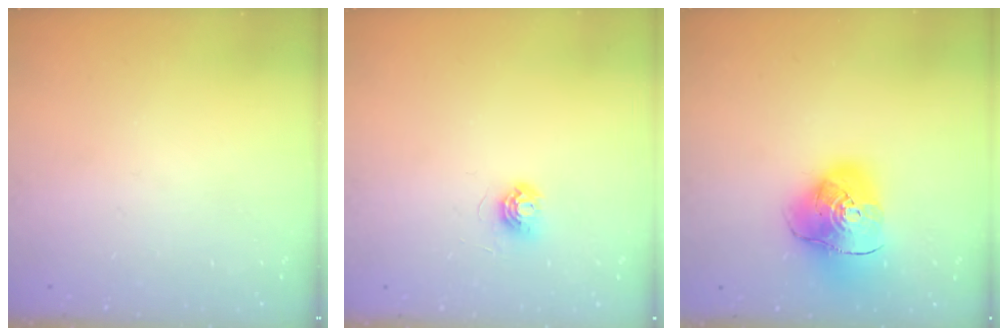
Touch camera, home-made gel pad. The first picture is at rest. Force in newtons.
{"total": 5.4, "press": 5.4, "slide": 0.3}
{"total": 12.3, "press": 12.2, "slide": 1.9}